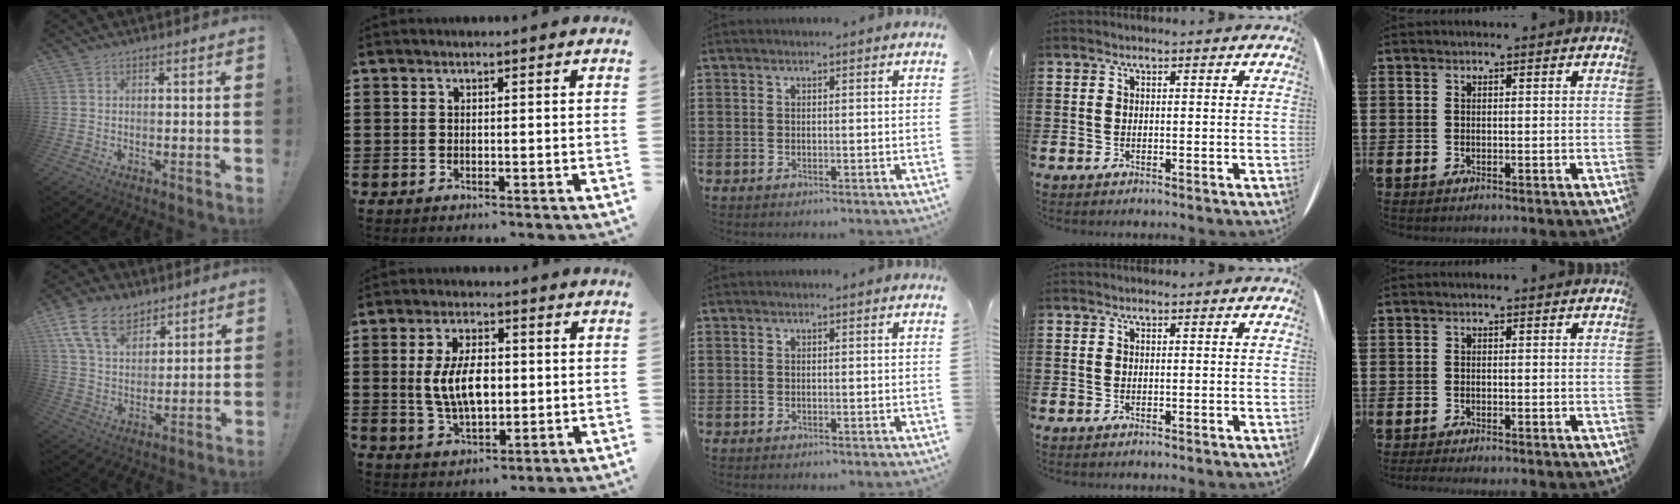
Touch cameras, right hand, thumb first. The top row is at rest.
{"thumb": {"total": 14.0, "force": [8.4, 8.8, 6.9], "torque": [-0.126, -0.039, 0.163]}, "index": {"total": 8.2, "force": [0.2, 4.2, 7.1], "torque": [-0.146, 0.003, -0.002]}, "little": {"total": 0.6, "force": [-0.5, 0.0, 0.4], "torque": [-0.007, -0.001, -0.009]}}